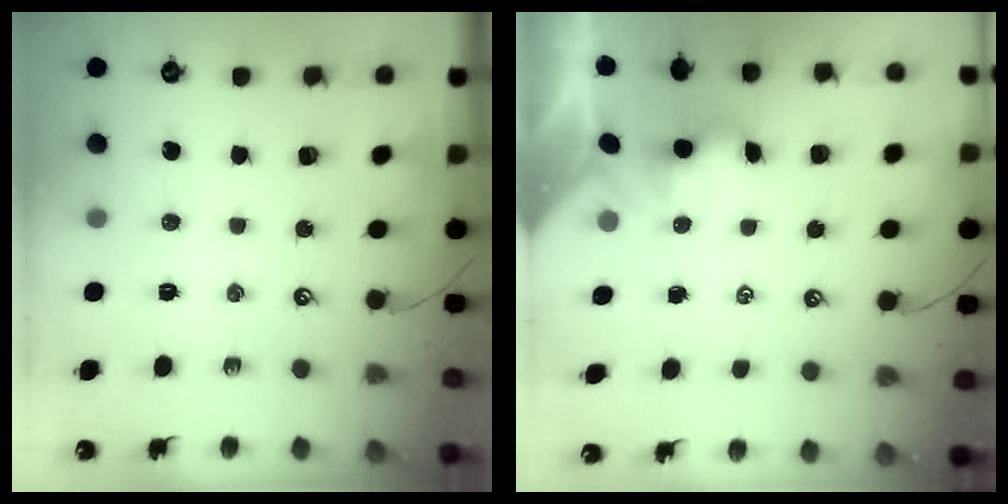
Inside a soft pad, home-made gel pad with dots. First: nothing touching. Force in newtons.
{"total": 0.6, "press": 0.5, "slide": 0.4}